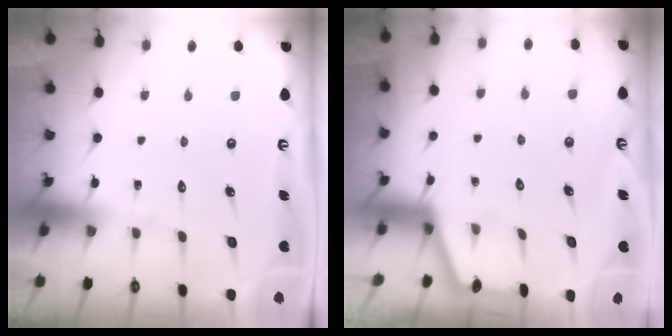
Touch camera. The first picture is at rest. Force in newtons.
{"total": 1.0, "press": 1.0, "slide": 0.2}